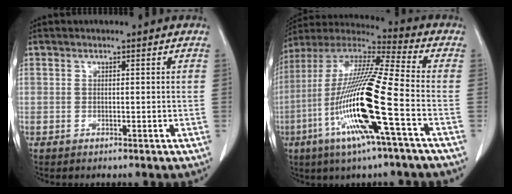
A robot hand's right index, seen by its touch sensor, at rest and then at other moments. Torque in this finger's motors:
{"motor_torque": [2.14, 0.00, 1.05, 0.21]}